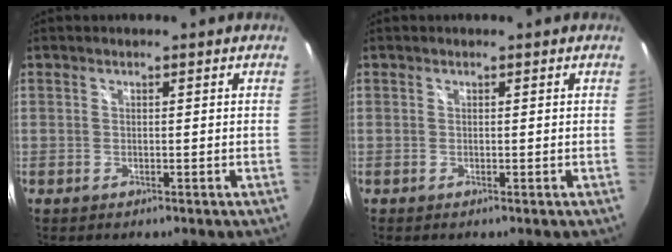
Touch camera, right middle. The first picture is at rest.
{"total": 0.0}